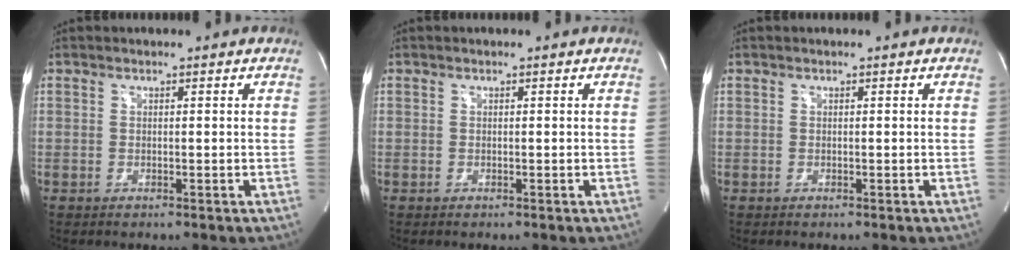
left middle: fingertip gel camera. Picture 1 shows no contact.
{"total": 0.0}
{"total": 0.0}